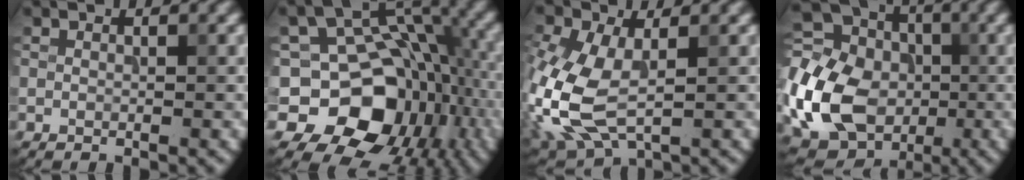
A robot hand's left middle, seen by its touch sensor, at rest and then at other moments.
{"total": 13.4, "force": [-3.7, 10.4, 7.5], "torque": [-0.099, 0.003, -0.069]}
{"total": 9.3, "force": [-1.0, 5.3, 7.5], "torque": [-0.196, -0.010, -0.023]}
{"total": 17.1, "force": [-3.6, 13.8, 9.4], "torque": [-0.234, -0.007, -0.089]}